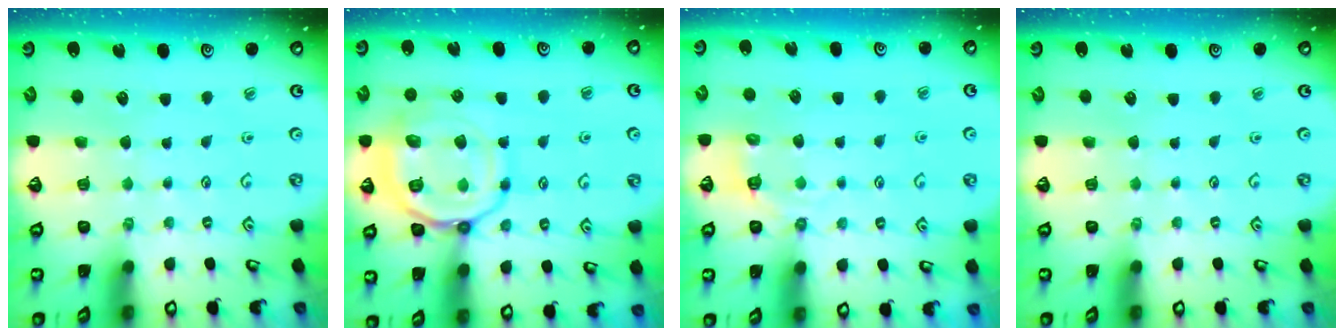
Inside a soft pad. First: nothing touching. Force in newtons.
{"total": 15.3, "press": 15.3, "slide": 1.4}
{"total": 3.7, "press": 2.9, "slide": 2.2}
{"total": 0.0}